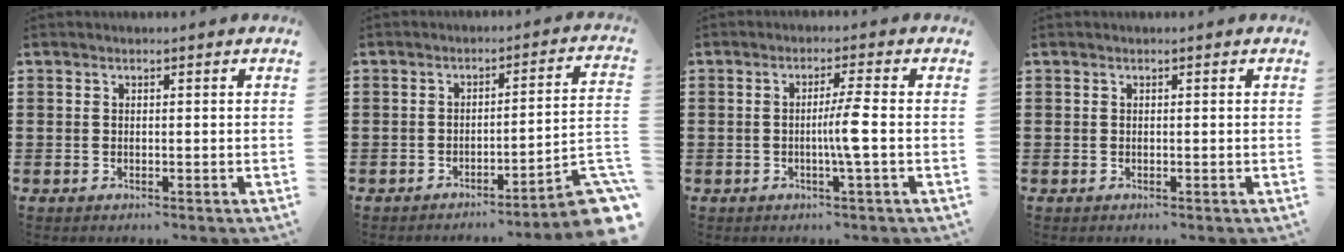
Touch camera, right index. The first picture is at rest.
{"total": 5.4, "force": [-3.6, 0.2, 4.0], "torque": [-0.057, -0.022, -0.072]}
{"total": 4.4, "force": [-0.8, -0.6, 4.3], "torque": [-0.077, -0.008, -0.019]}
{"total": 0.0}